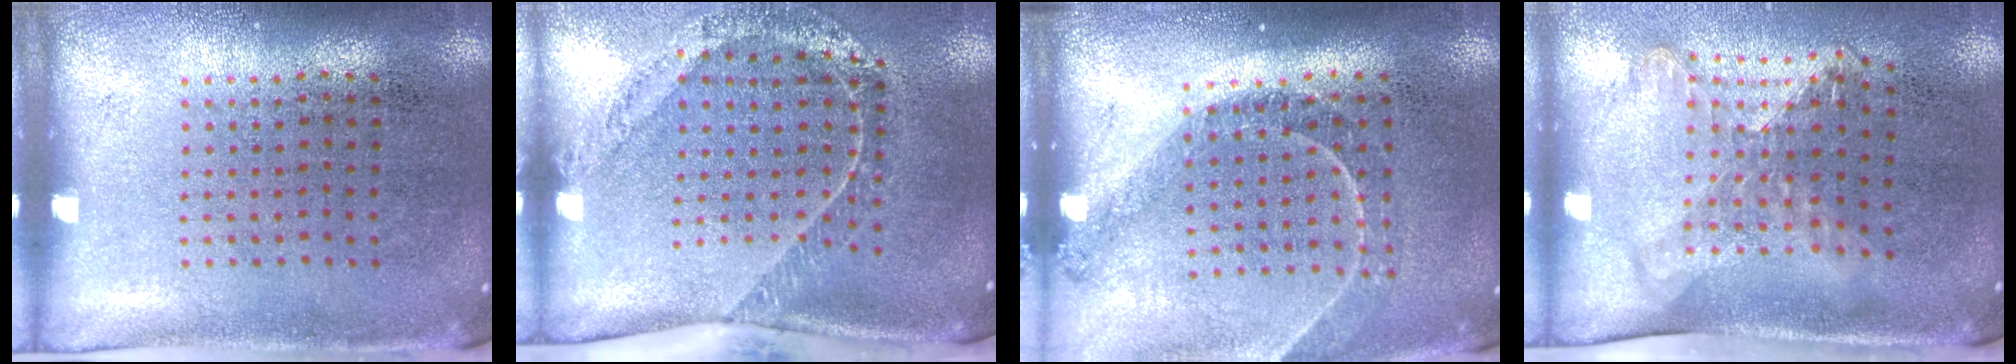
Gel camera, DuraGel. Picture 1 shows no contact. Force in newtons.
{"total": 1.7, "press": 1.5, "slide": 0.8}
{"total": 1.2, "press": 1.2, "slide": 0.2}
{"total": 1.7, "press": 1.3, "slide": 1.1}